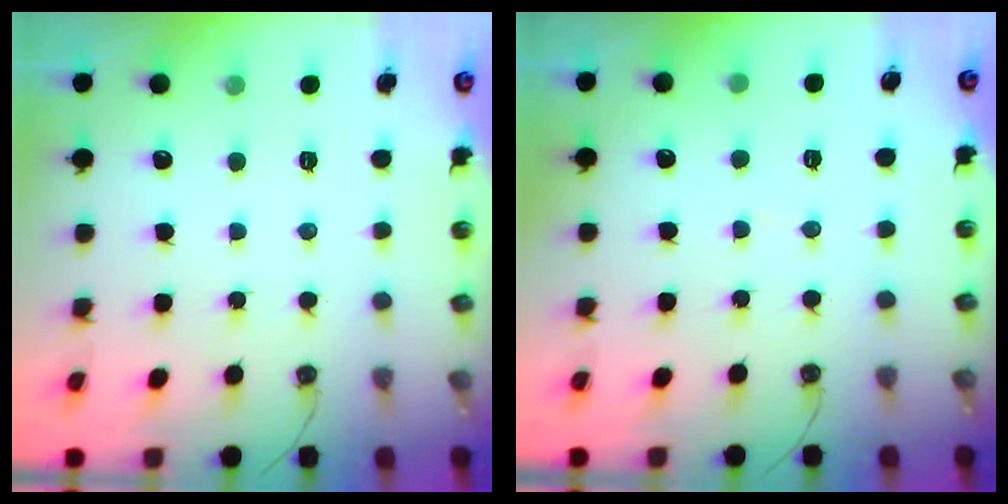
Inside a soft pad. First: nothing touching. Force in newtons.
{"total": 2.6, "press": 2.6, "slide": 0.3}